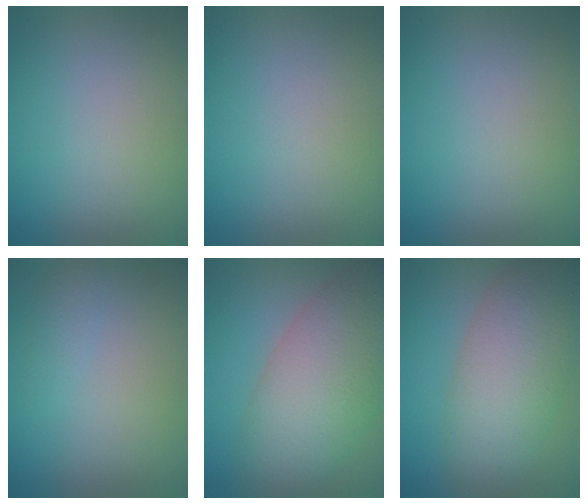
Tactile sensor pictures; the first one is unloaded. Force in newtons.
{"total": 0.0}
{"total": 0.0}
{"total": 1.1, "press": 1.1, "slide": 0.0}
{"total": 9.6, "press": 9.6, "slide": 0.6}
{"total": 7.7, "press": 7.7, "slide": 0.2}